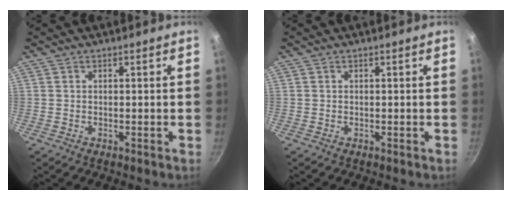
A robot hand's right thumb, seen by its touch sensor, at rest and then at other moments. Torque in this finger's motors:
{"motor_torque": [0.00, 0.00, 0.01, 0.01, 0.00]}